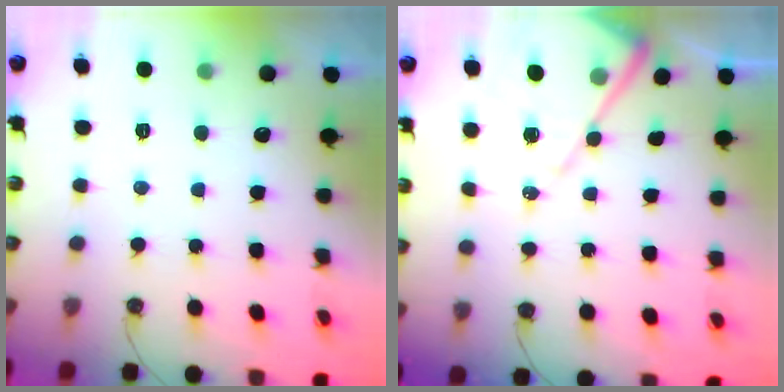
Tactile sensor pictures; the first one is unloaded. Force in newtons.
{"total": 12.7, "press": 12.6, "slide": 1.2}